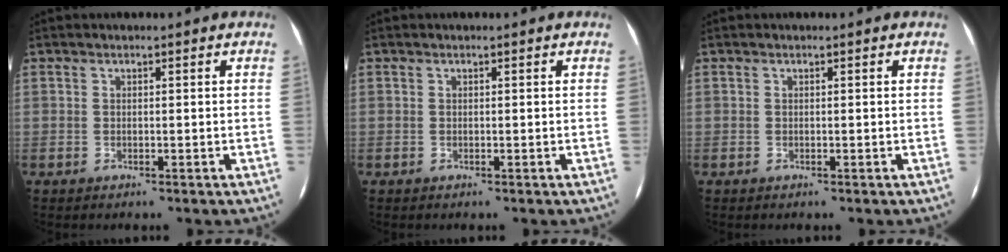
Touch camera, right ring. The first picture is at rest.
{"total": 0.0}
{"total": 0.0}